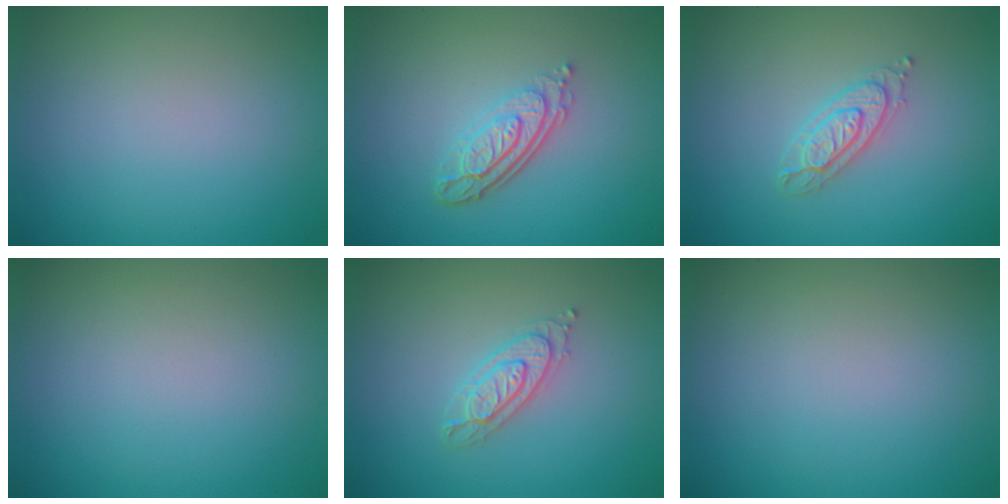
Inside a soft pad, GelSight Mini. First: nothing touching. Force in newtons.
{"total": 4.1, "press": 2.9, "slide": 3.0}
{"total": 2.2, "press": 2.1, "slide": 0.4}
{"total": 0.0}
{"total": 2.2, "press": 2.1, "slide": 0.4}
{"total": 0.0}